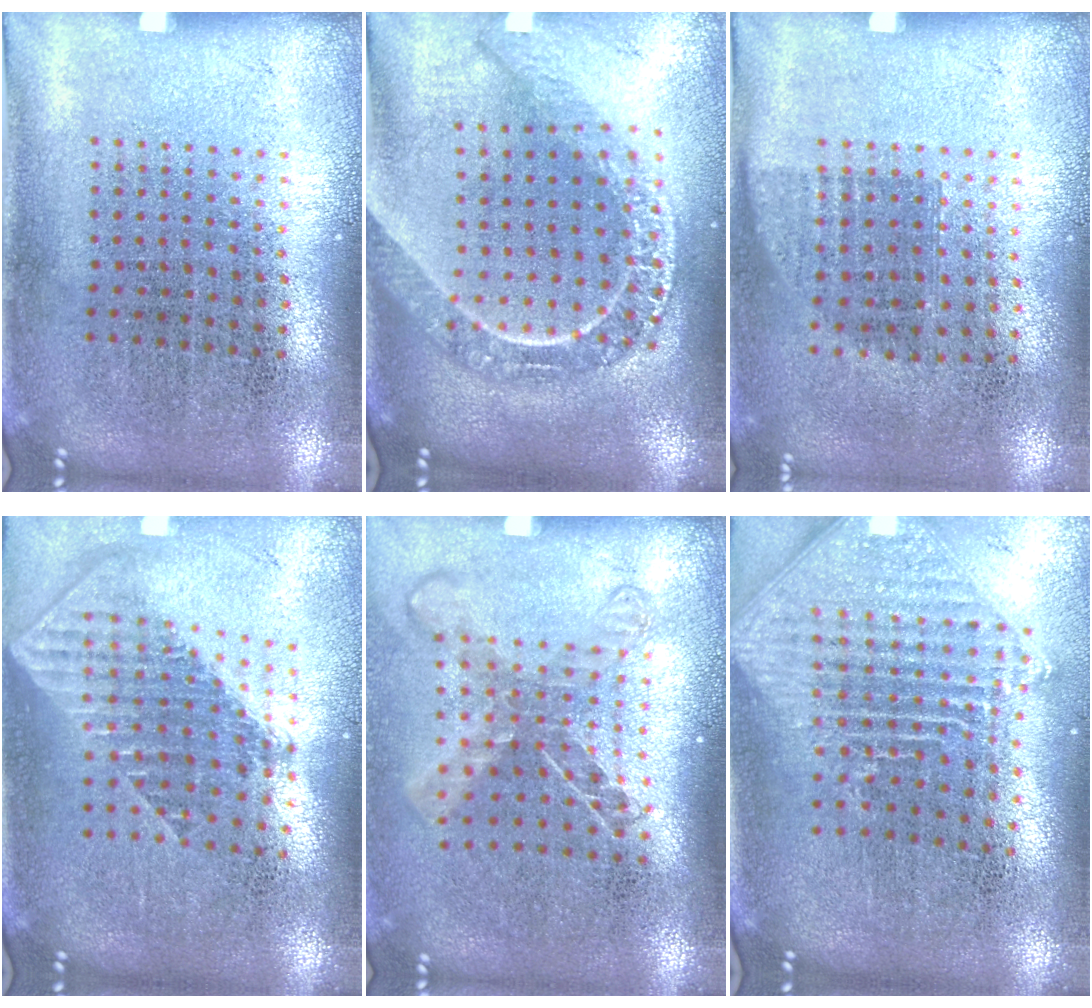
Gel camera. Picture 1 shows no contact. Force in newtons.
{"total": 2.3, "press": 2.0, "slide": 1.2}
{"total": 0.7, "press": 0.6, "slide": 0.3}
{"total": 1.8, "press": 1.5, "slide": 1.0}
{"total": 1.7, "press": 1.3, "slide": 1.0}
{"total": 2.3, "press": 1.8, "slide": 1.5}